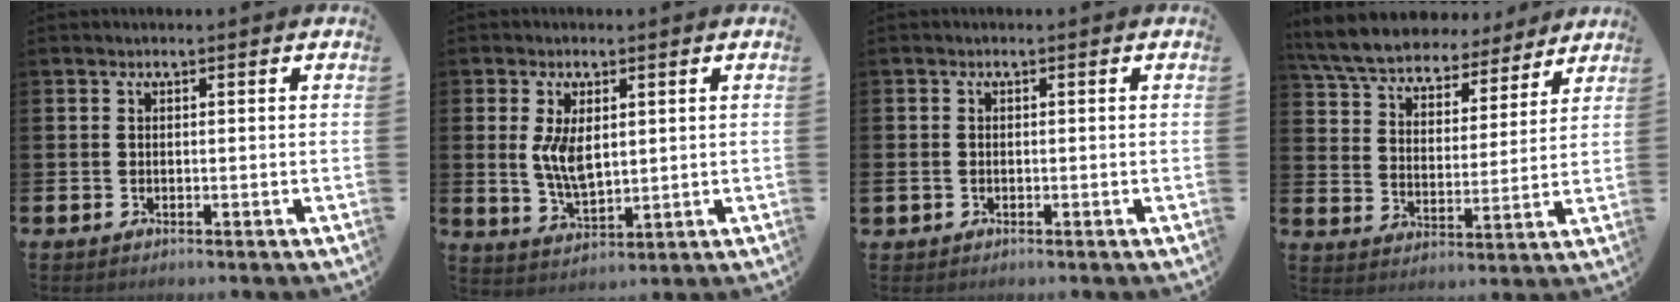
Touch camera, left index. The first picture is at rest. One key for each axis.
{"total": 5.4, "fx": 1.5, "fy": 2.7, "fz": 4.5, "tx": -0.074, "ty": -0.002, "tz": 0.023}
{"total": 1.0, "fx": -0.3, "fy": 0.8, "fz": 0.4, "tx": -0.002, "ty": 0.002, "tz": -0.011}
{"total": 7.3, "fx": 6.8, "fy": 2.1, "fz": 1.4, "tx": -0.065, "ty": -0.045, "tz": 0.121}